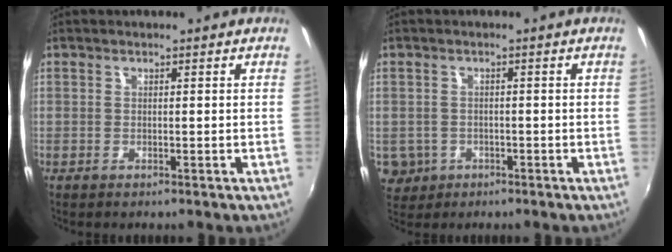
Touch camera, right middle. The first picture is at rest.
{"total": 5.3, "force": [-1.5, 4.8, 1.6], "torque": [-0.044, -0.003, -0.015]}